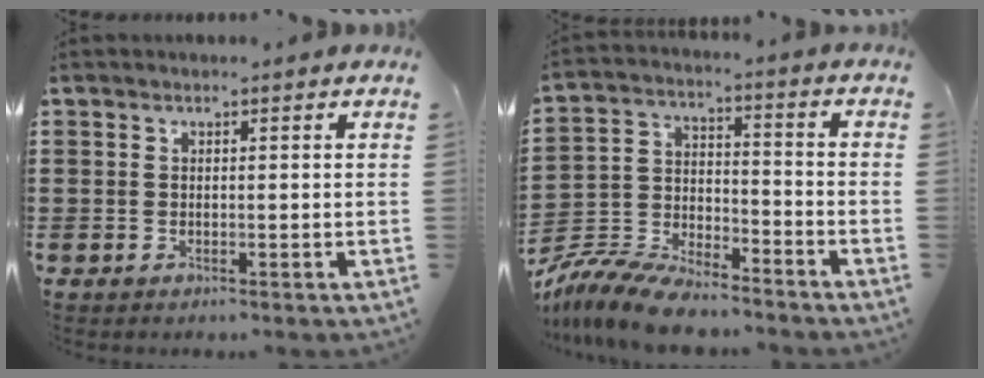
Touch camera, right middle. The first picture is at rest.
{"total": 10.5, "force": [-9.9, 1.8, 3.0], "torque": [-0.067, 0.022, -0.200]}